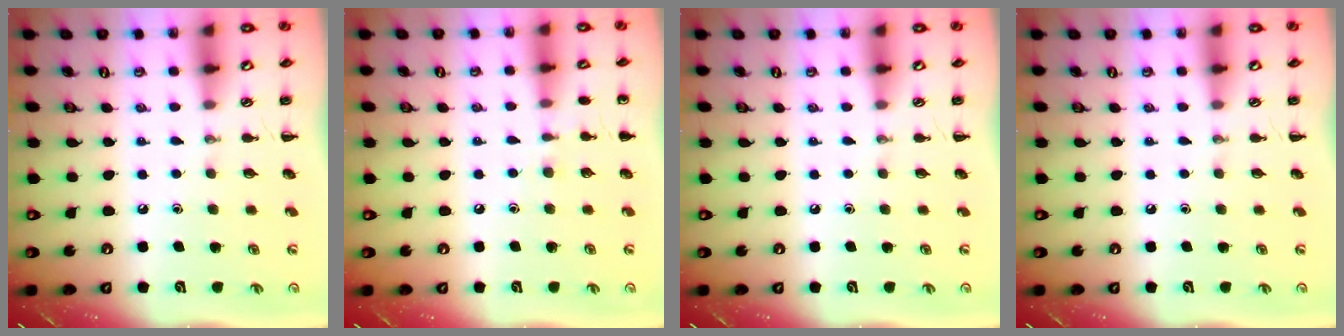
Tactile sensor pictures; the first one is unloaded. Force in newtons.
{"total": 5.1, "press": 4.9, "slide": 1.7}
{"total": 0.0}
{"total": 0.0}